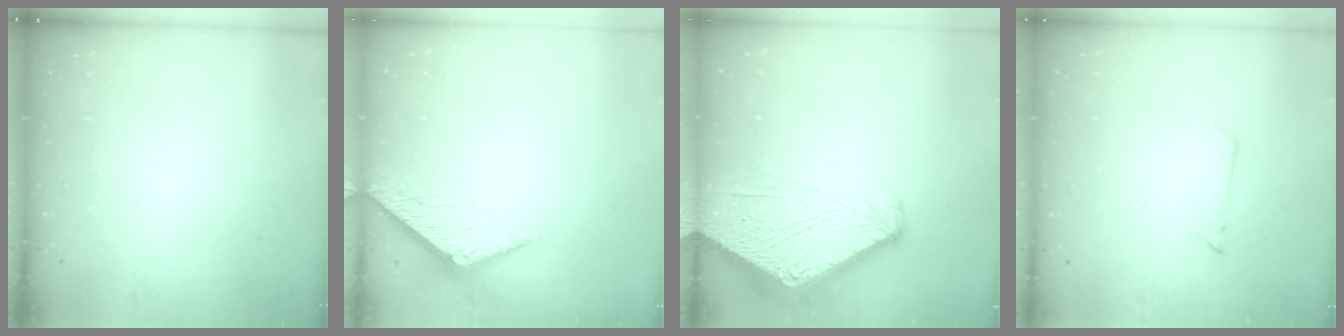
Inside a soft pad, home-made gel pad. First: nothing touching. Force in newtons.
{"total": 6.1, "press": 6.1, "slide": 0.3}
{"total": 6.9, "press": 6.9, "slide": 0.6}
{"total": 2.6, "press": 2.6, "slide": 0.3}